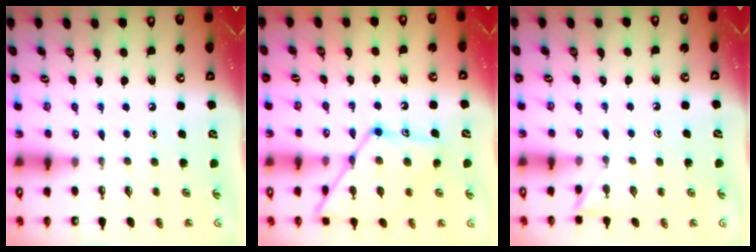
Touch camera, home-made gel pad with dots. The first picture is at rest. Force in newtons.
{"total": 13.7, "press": 13.7, "slide": 1.0}
{"total": 3.8, "press": 3.8, "slide": 0.5}